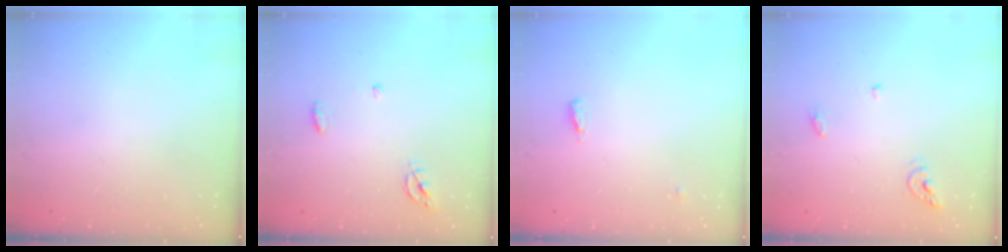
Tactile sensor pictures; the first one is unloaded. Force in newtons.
{"total": 4.2, "press": 4.2, "slide": 0.3}
{"total": 4.6, "press": 4.5, "slide": 0.7}
{"total": 6.2, "press": 6.2, "slide": 0.4}